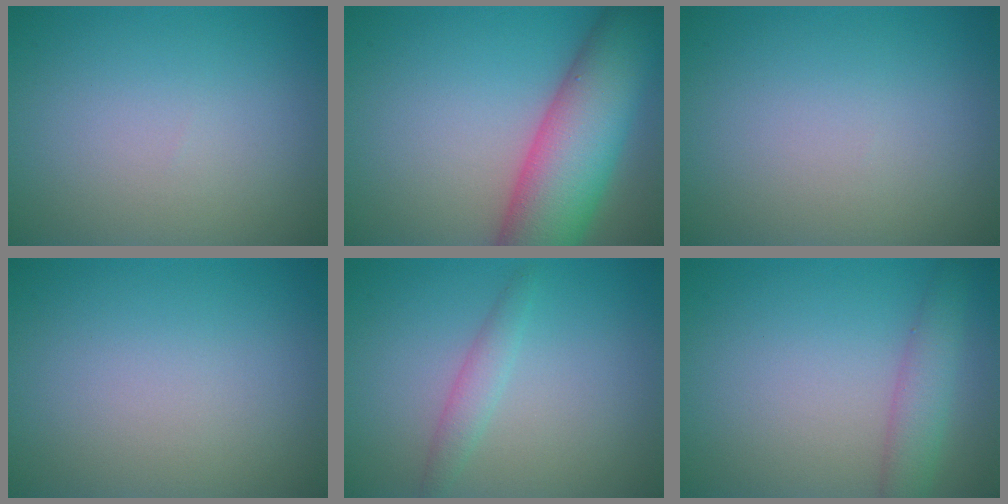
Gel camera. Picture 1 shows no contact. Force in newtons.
{"total": 11.2, "press": 11.2, "slide": 0.4}
{"total": 0.0}
{"total": 0.0}
{"total": 1.6, "press": 1.6, "slide": 0.1}
{"total": 2.9, "press": 2.9, "slide": 0.1}